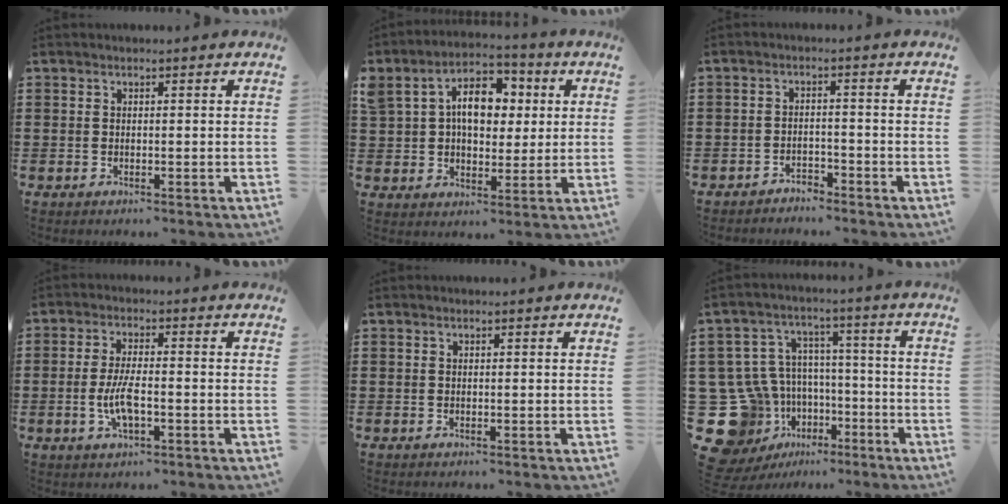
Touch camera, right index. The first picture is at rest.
{"total": 8.4, "force": [2.3, 6.0, 5.4], "torque": [-0.106, 0.015, 0.036]}
{"total": 2.5, "force": [-2.5, 0.4, -0.1], "torque": [-0.007, 0.002, -0.054]}
{"total": 5.7, "force": [-1.2, 1.7, 5.2], "torque": [-0.118, -0.006, -0.029]}
{"total": 0.0}
{"total": 13.2, "force": [-5.3, 11.5, 3.9], "torque": [-0.135, 0.019, -0.075]}